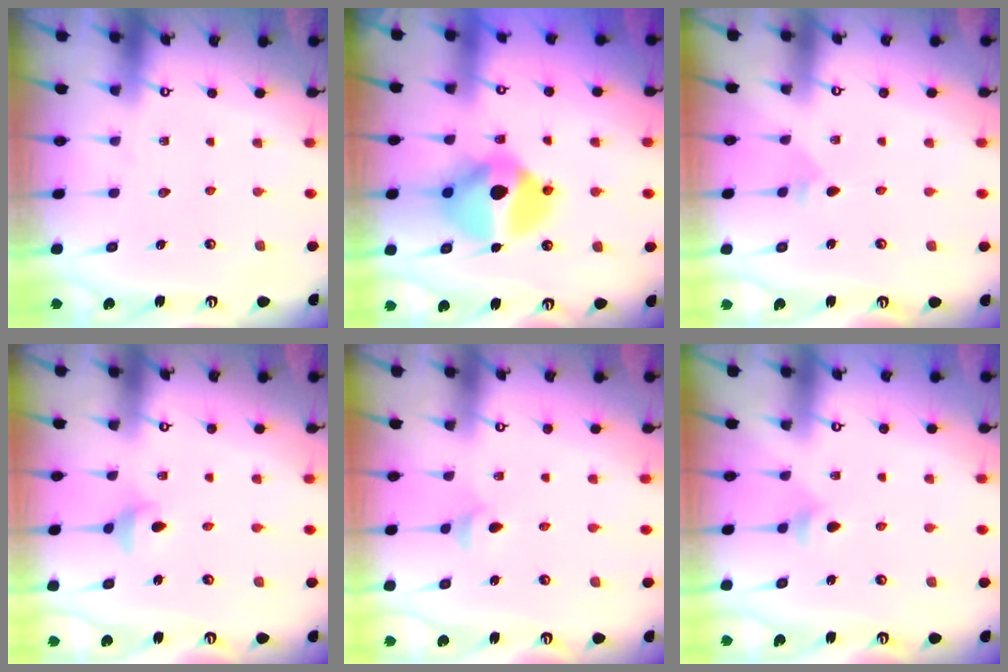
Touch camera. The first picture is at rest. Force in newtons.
{"total": 16.9, "press": 16.9, "slide": 0.3}
{"total": 2.2, "press": 2.2, "slide": 0.6}
{"total": 3.0, "press": 3.0, "slide": 0.2}
{"total": 3.1, "press": 3.0, "slide": 0.7}
{"total": 4.7, "press": 4.6, "slide": 0.7}